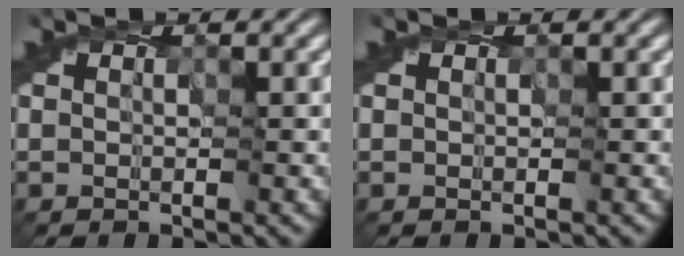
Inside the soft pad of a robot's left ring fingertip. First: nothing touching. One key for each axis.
{"total": 0.0}